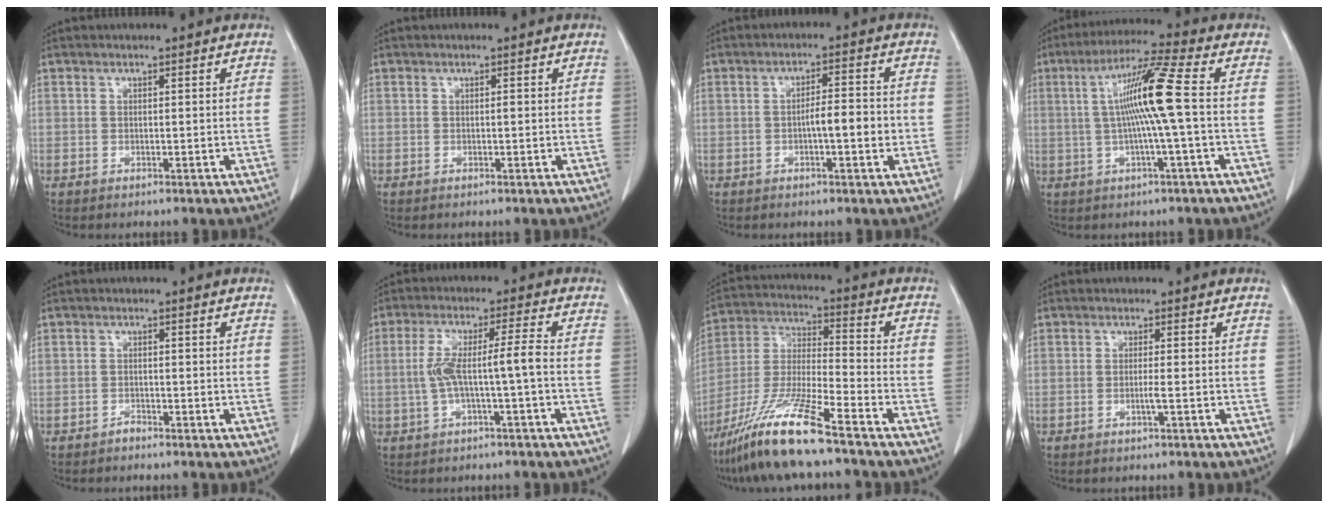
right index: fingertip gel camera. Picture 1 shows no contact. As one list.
[{"total": 0.0}, {"total": 4.9, "force": [-1.0, 0.8, 4.7], "torque": [-0.077, 0.007, -0.014]}, {"total": 10.4, "force": [0.5, -1.2, 10.3], "torque": [-0.190, 0.012, 0.006]}, {"total": 0.9, "force": [-0.8, 0.3, 0.1], "torque": [0.004, 0.002, -0.017]}, {"total": 6.7, "force": [-1.0, -0.1, 6.6], "torque": [-0.135, 0.024, -0.013]}, {"total": 14.1, "force": [-10.1, 0.0, 9.8], "torque": [-0.206, -0.027, -0.192]}, {"total": 1.4, "force": [-0.5, -0.3, 1.2], "torque": [-0.024, 0.000, -0.009]}]